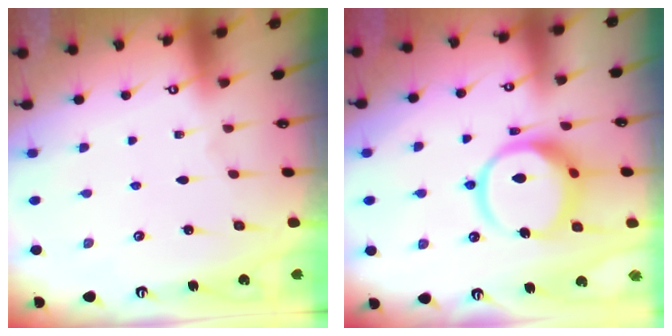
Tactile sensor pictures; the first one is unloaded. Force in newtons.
{"total": 13.8, "press": 13.7, "slide": 1.7}